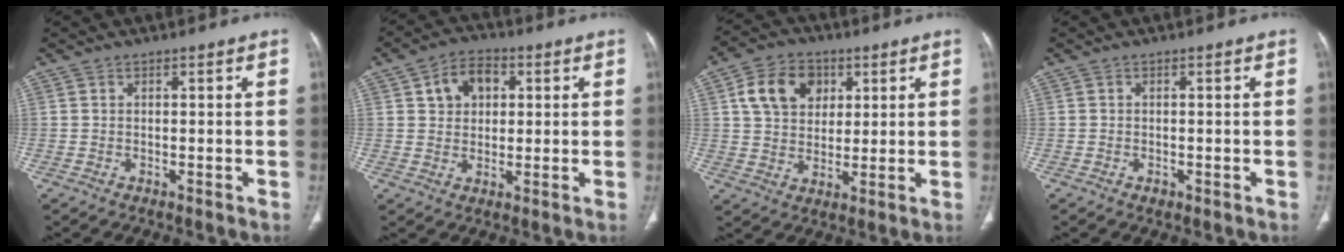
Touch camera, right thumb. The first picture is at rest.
{"total": 7.5, "force": [2.3, 5.5, 4.5], "torque": [-0.046, 0.004, 0.035]}
{"total": 11.2, "force": [3.9, 8.5, 6.2], "torque": [-0.082, -0.005, 0.067]}
{"total": 0.9, "force": [-0.4, 0.6, 0.5], "torque": [-0.008, 0.000, -0.004]}